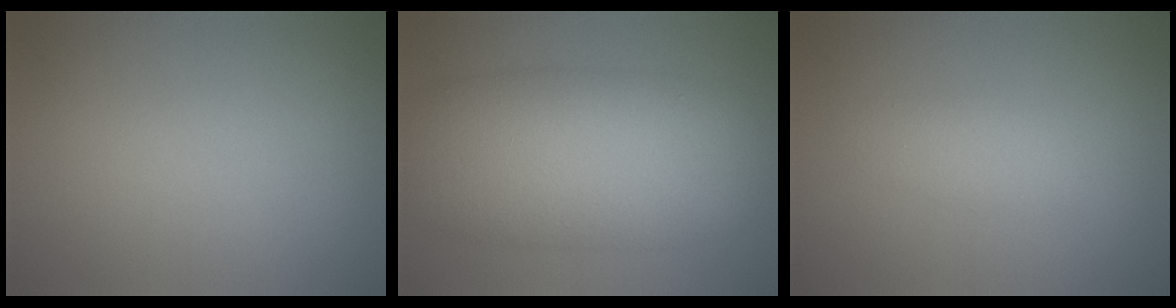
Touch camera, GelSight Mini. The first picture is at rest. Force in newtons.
{"total": 10.8, "press": 10.8, "slide": 0.3}
{"total": 1.8, "press": 1.8, "slide": 0.1}